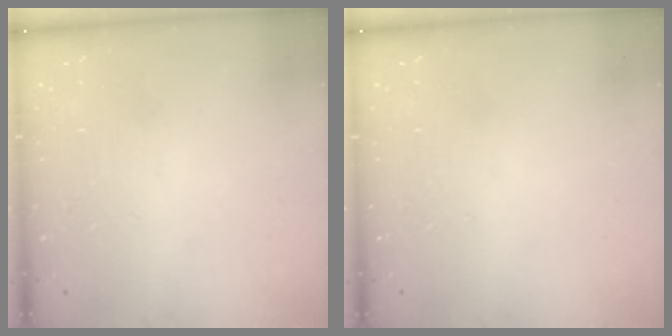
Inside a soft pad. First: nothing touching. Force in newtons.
{"total": 0.0}